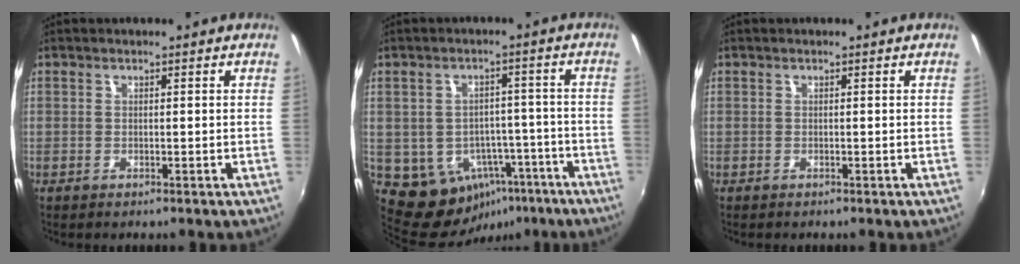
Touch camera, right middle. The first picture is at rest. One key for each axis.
{"total": 11.1, "fx": -5.3, "fy": 8.9, "fz": 4.1, "tx": -0.080, "ty": 0.029, "tz": -0.034}
{"total": 0.0}